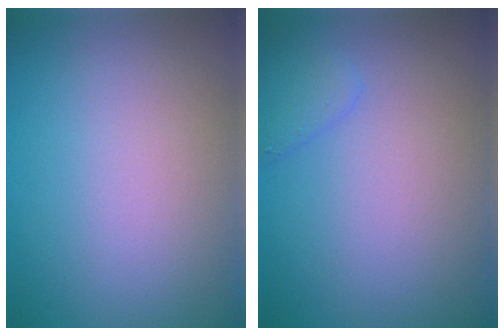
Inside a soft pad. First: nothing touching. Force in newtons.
{"total": 1.5, "press": 1.5, "slide": 0.1}